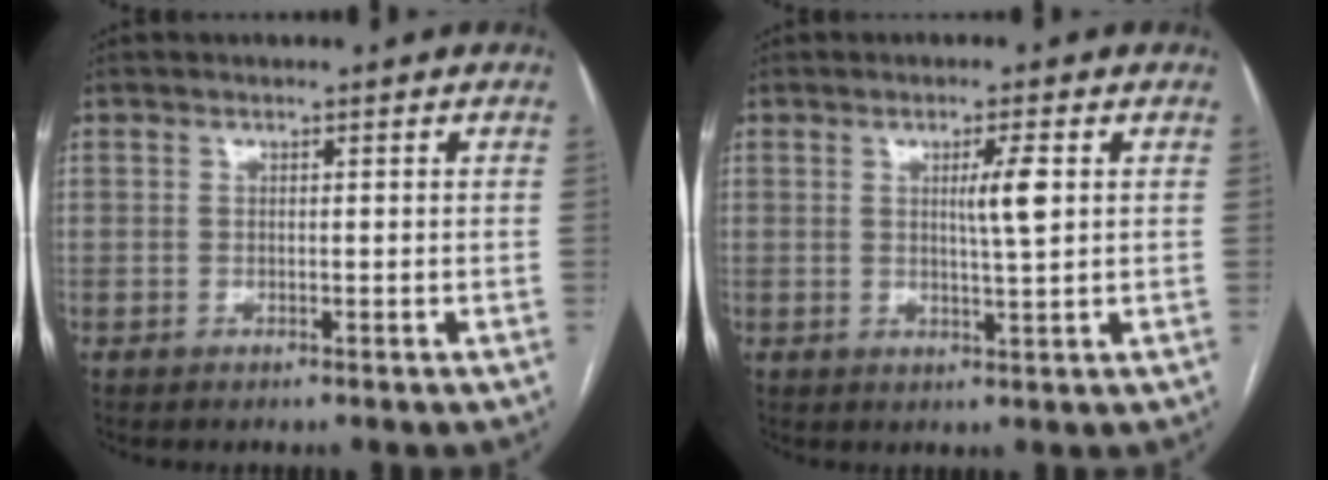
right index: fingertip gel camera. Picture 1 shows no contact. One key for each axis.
{"total": 4.0, "fx": 0.9, "fy": -0.2, "fz": 3.9, "tx": -0.065, "ty": -0.004, "tz": 0.015}